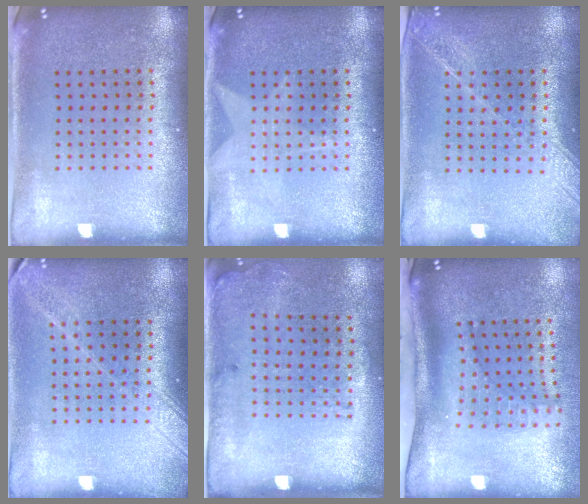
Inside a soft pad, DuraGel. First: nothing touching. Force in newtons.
{"total": 1.3, "press": 1.3, "slide": 0.1}
{"total": 1.6, "press": 1.4, "slide": 0.8}
{"total": 1.8, "press": 1.5, "slide": 1.0}
{"total": 1.8, "press": 1.2, "slide": 1.3}
{"total": 2.1, "press": 1.5, "slide": 1.5}